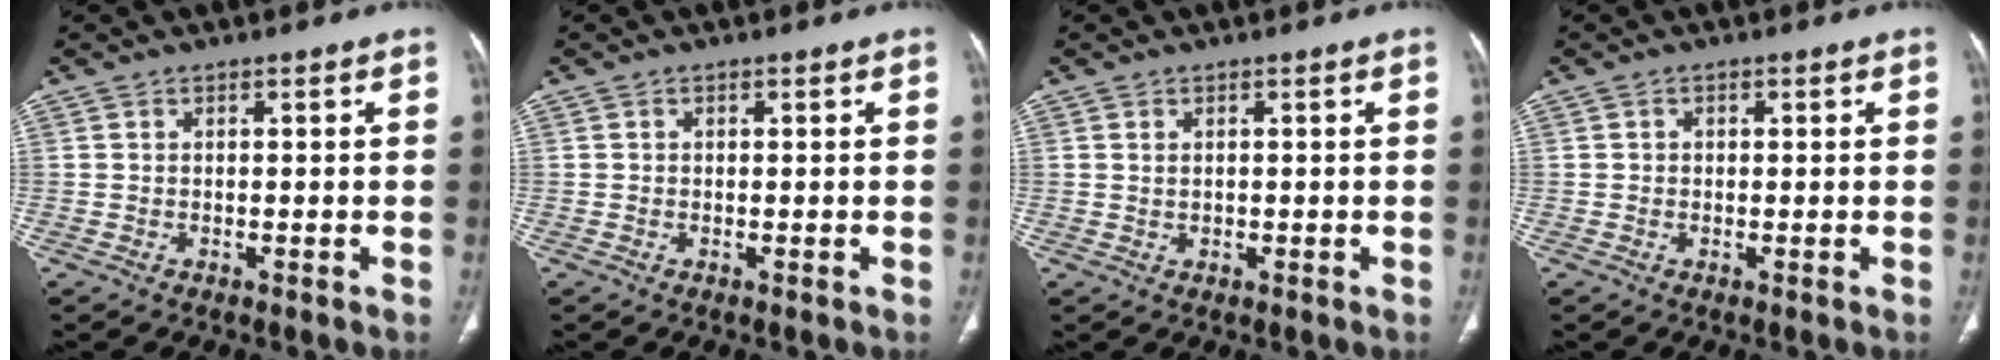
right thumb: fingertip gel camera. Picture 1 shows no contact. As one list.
[{"total": 0.0}, {"total": 0.8, "force": [0.3, 0.5, 0.5], "torque": [-0.009, -0.001, 0.008]}, {"total": 0.7, "force": [0.1, 0.7, 0.3], "torque": [0.001, 0.002, 0.000]}]